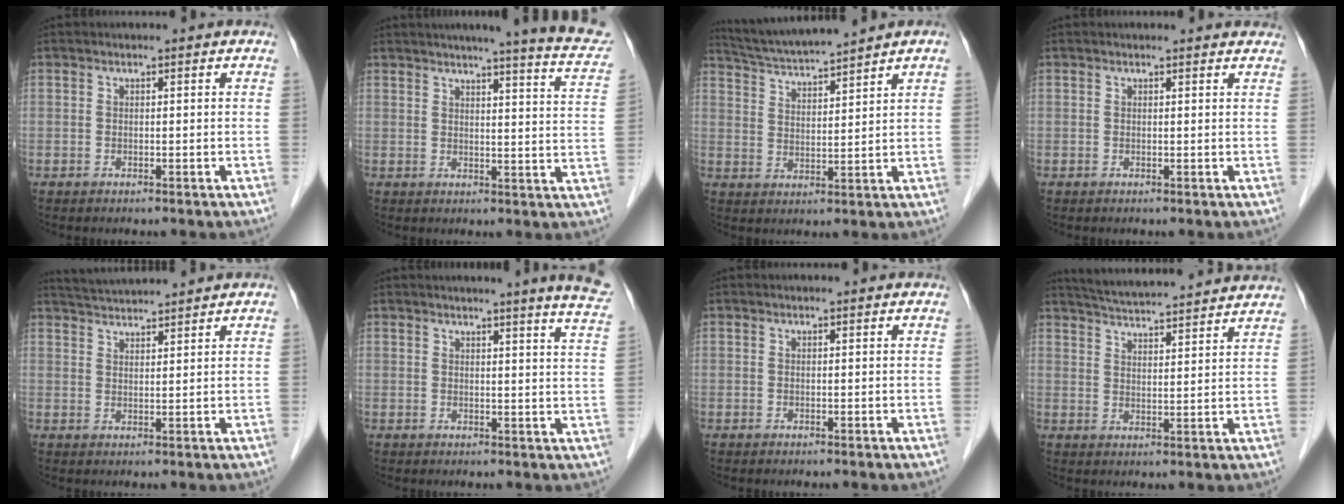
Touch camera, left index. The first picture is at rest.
{"total": 14.7, "force": [12.5, 0.3, 7.7], "torque": [-0.094, -0.032, 0.127]}
{"total": 9.0, "force": [8.4, -1.0, 3.2], "torque": [-0.062, 0.016, 0.153]}
{"total": 4.2, "force": [4.1, 0.6, 0.8], "torque": [-0.007, 0.010, 0.032]}
{"total": 5.8, "force": [5.6, -0.8, 1.2], "torque": [-0.027, 0.027, 0.098]}
{"total": 10.3, "force": [9.0, -0.7, 4.9], "torque": [-0.050, -0.040, 0.076]}
{"total": 1.0, "force": [1.0, 0.1, 0.2], "torque": [-0.009, 0.014, 0.012]}
{"total": 16.9, "force": [15.8, 0.6, 5.9], "torque": [-0.105, 0.020, 0.218]}